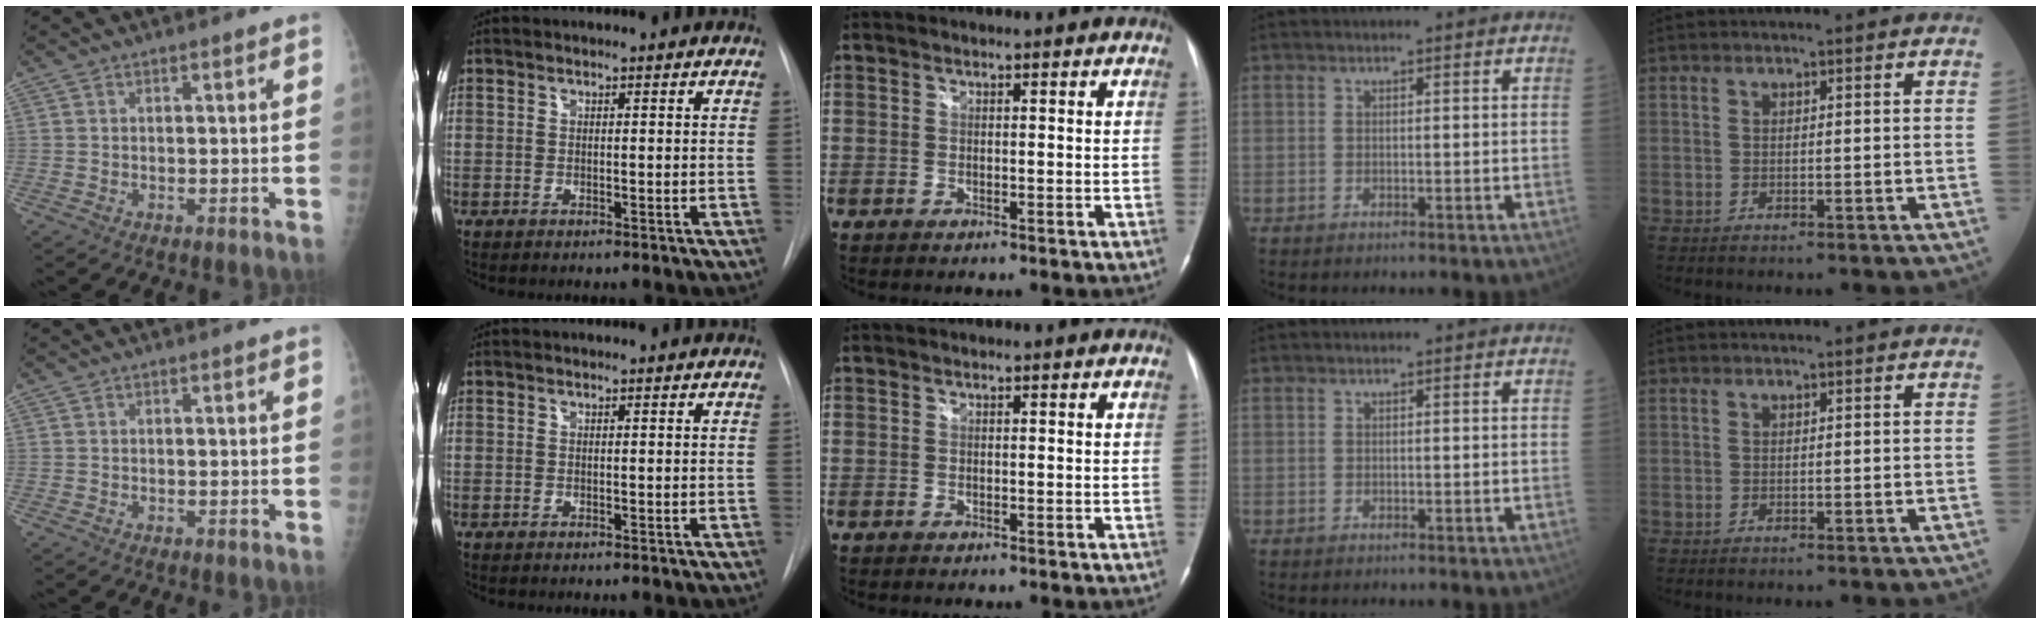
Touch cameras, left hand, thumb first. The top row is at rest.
{}